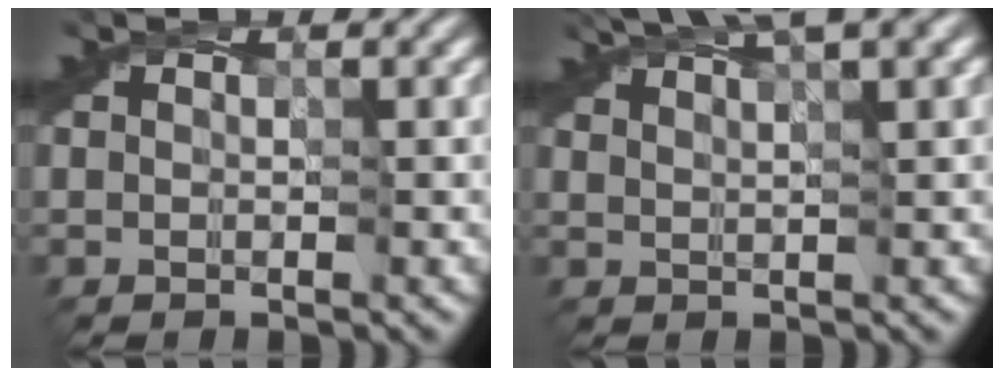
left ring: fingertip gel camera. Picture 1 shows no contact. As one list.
[{"total": 4.6, "force": [3.6, 0.2, 2.8], "torque": [-0.042, 0.017, 0.057]}]